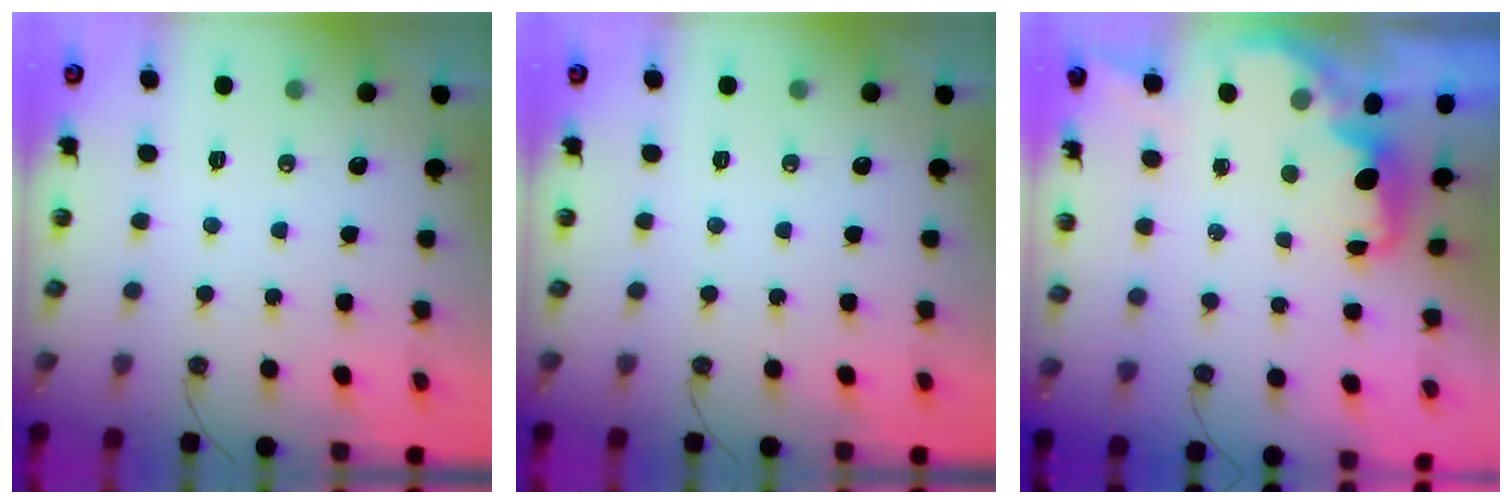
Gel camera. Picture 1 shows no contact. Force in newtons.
{"total": 0.0}
{"total": 1.5, "press": 1.3, "slide": 0.7}